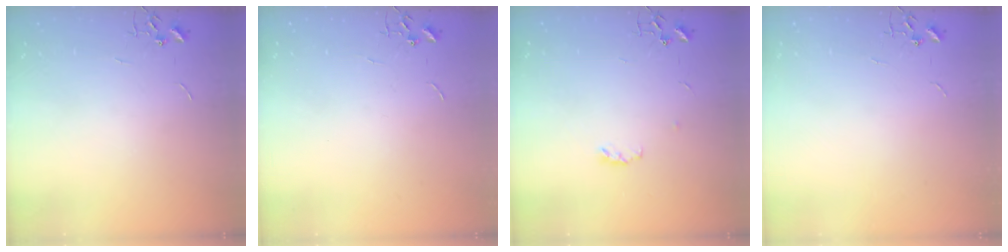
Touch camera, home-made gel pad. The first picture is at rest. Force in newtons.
{"total": 0.0}
{"total": 3.8, "press": 3.8, "slide": 0.6}
{"total": 0.0}